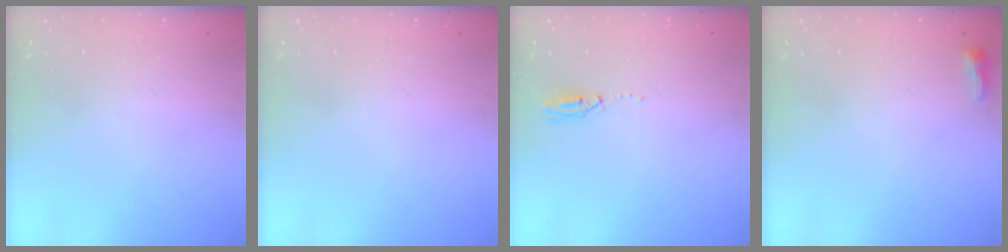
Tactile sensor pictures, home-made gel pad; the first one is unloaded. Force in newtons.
{"total": 0.0}
{"total": 4.2, "press": 2.6, "slide": 3.3}
{"total": 3.6, "press": 3.4, "slide": 1.0}